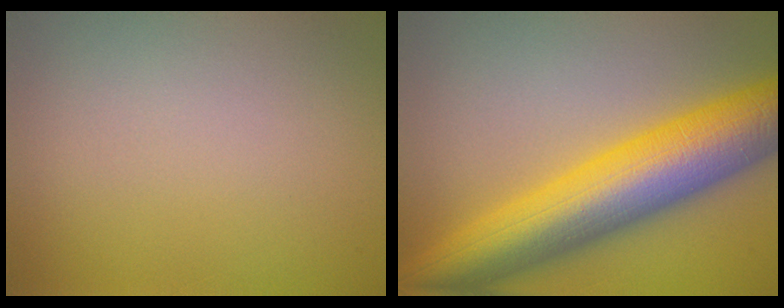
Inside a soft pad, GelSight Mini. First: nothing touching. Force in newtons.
{"total": 11.8, "press": 11.8, "slide": 0.1}